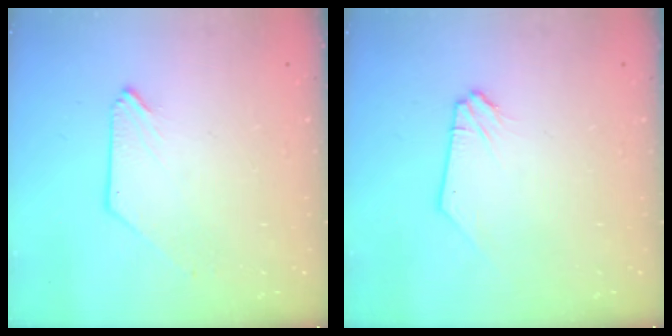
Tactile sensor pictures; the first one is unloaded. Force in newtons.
{"total": 0.0}